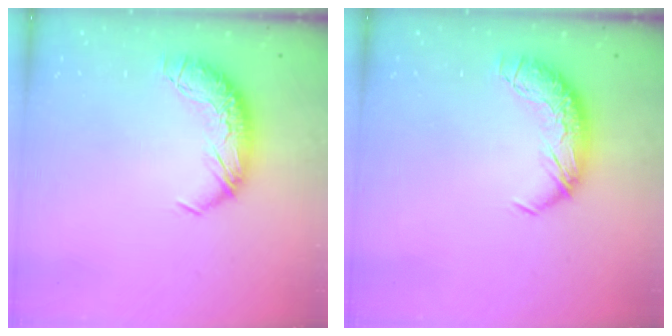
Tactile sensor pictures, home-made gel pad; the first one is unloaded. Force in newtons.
{"total": 0.0}